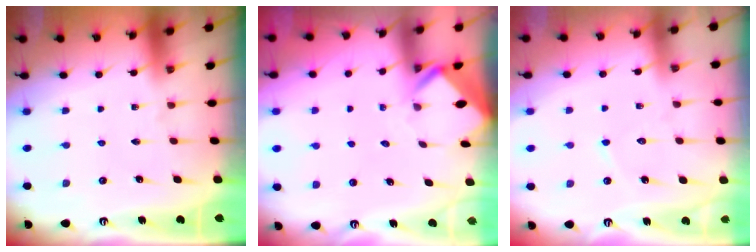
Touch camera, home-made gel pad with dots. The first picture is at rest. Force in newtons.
{"total": 2.7, "press": 2.7, "slide": 0.2}
{"total": 4.6, "press": 4.6, "slide": 0.6}